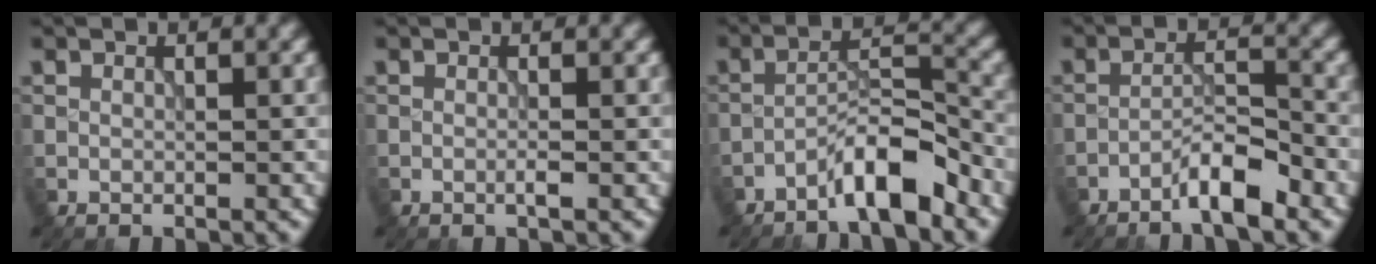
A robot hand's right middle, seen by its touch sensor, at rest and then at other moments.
{"total": 0.6, "force": [-0.2, 0.0, 0.6], "torque": [-0.011, -0.001, -0.006]}
{"total": 5.2, "force": [-3.7, 0.9, 3.5], "torque": [-0.056, 0.014, -0.073]}
{"total": 3.8, "force": [-2.8, 0.5, 2.5], "torque": [-0.042, 0.012, -0.056]}